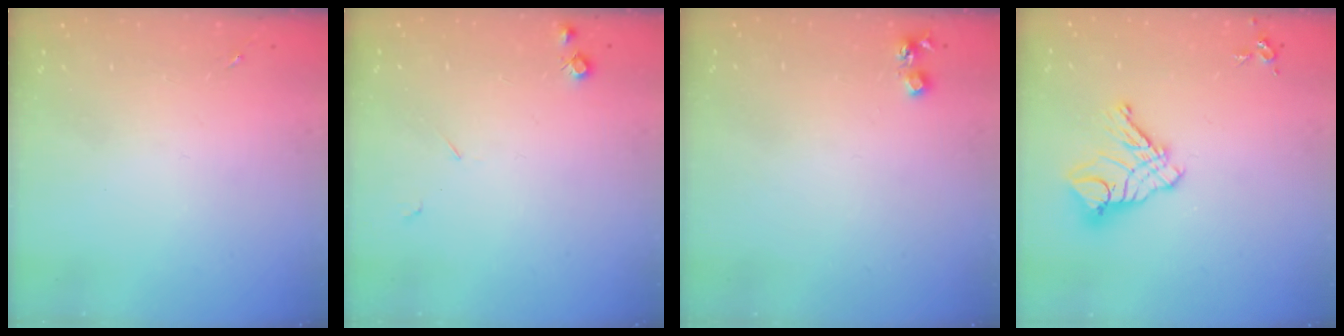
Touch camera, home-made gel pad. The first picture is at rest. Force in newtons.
{"total": 5.6, "press": 5.6, "slide": 0.8}
{"total": 4.8, "press": 4.7, "slide": 0.7}
{"total": 12.0, "press": 11.9, "slide": 1.1}